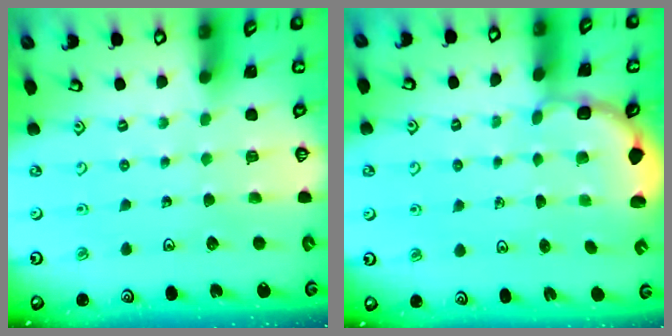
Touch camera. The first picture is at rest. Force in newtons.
{"total": 3.0, "press": 2.3, "slide": 1.8}